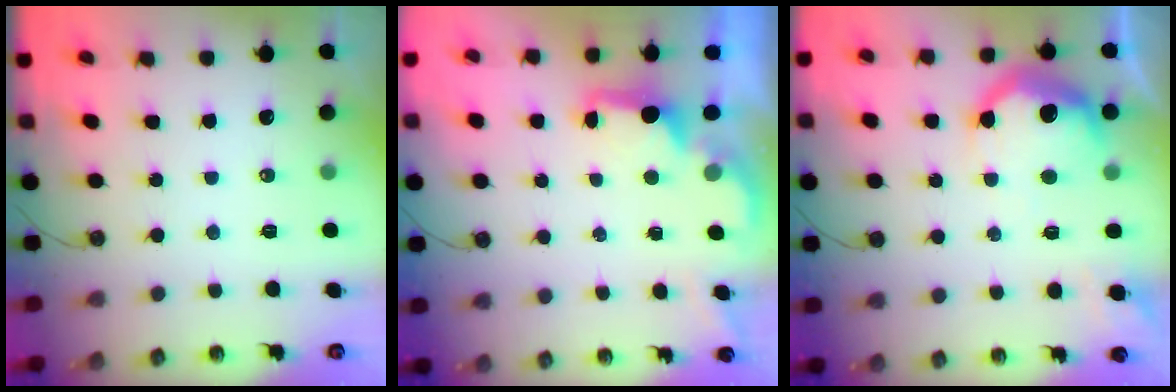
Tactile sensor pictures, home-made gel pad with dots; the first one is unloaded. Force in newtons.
{"total": 2.1, "press": 1.9, "slide": 0.8}
{"total": 14.6, "press": 14.6, "slide": 1.0}